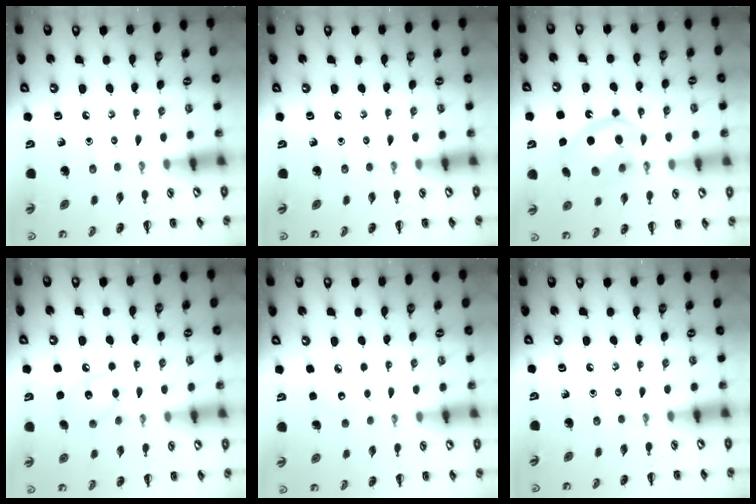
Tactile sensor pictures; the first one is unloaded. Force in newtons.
{"total": 0.0}
{"total": 15.4, "press": 15.1, "slide": 3.1}
{"total": 10.7, "press": 10.6, "slide": 0.8}
{"total": 5.7, "press": 5.4, "slide": 1.7}
{"total": 0.0}